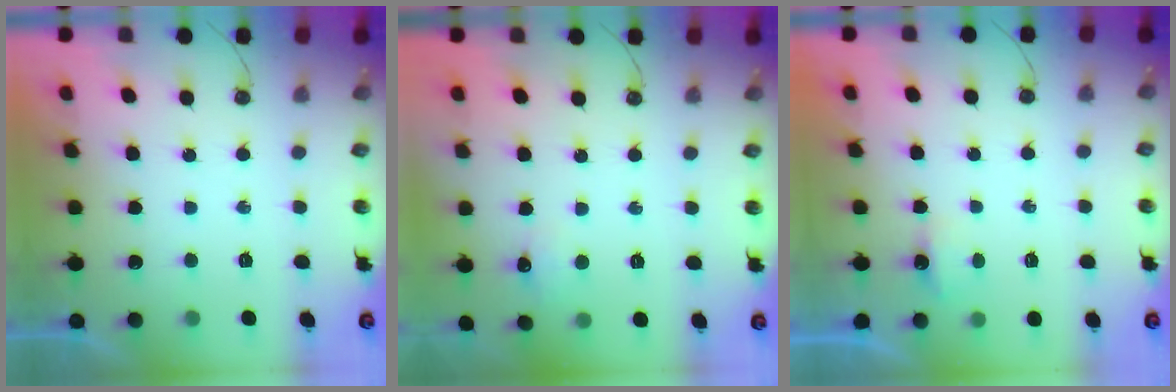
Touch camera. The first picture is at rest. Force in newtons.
{"total": 6.3, "press": 6.3, "slide": 0.8}
{"total": 13.3, "press": 4.4, "slide": 12.6}